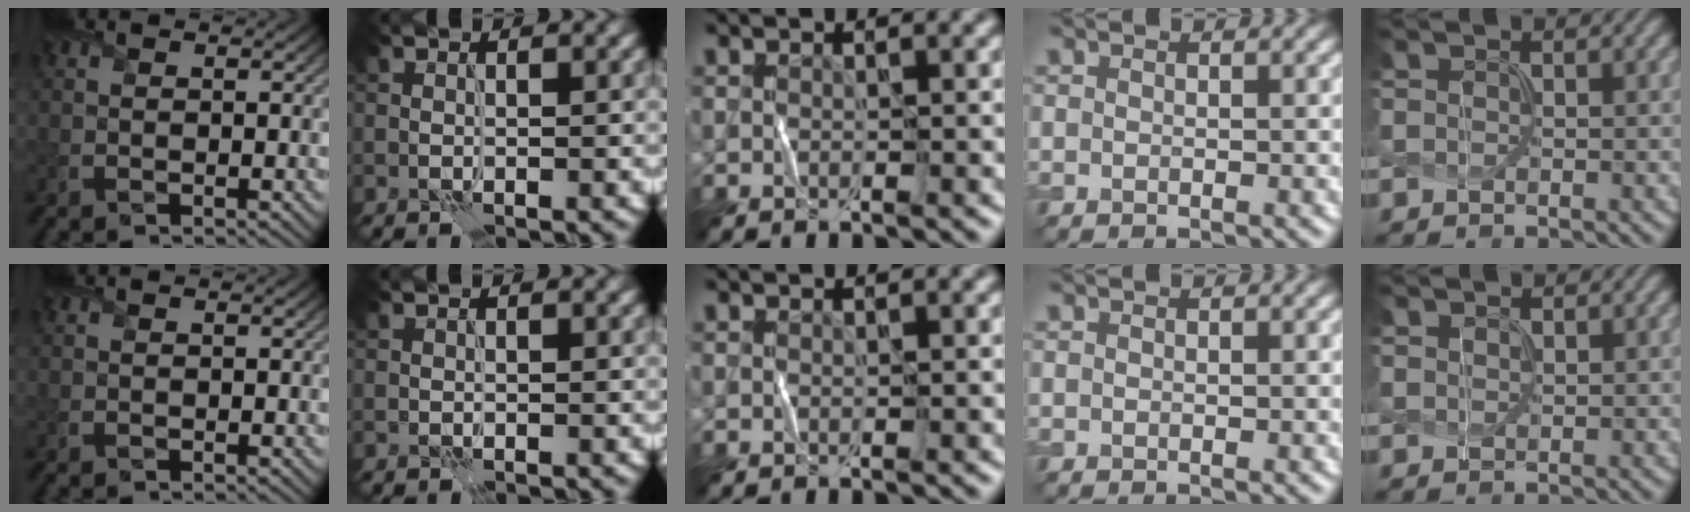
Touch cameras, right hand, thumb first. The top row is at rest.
{"little": {"total": 0.6, "force": [0.6, 0.0, 0.0], "torque": [-0.004, 0.000, 0.015]}}